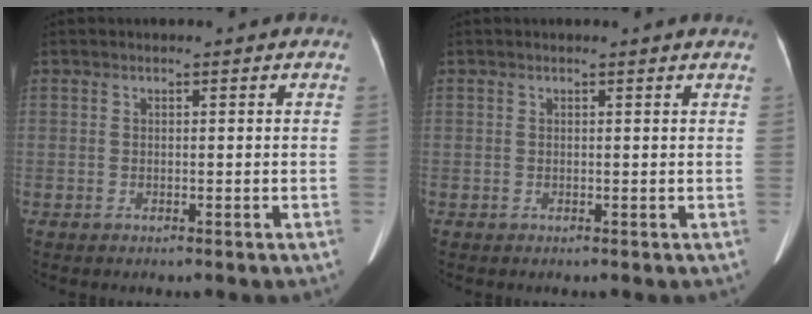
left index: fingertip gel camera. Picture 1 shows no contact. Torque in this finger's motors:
{"motor_torque": [0.22, -0.35, 0.10, 0.02]}